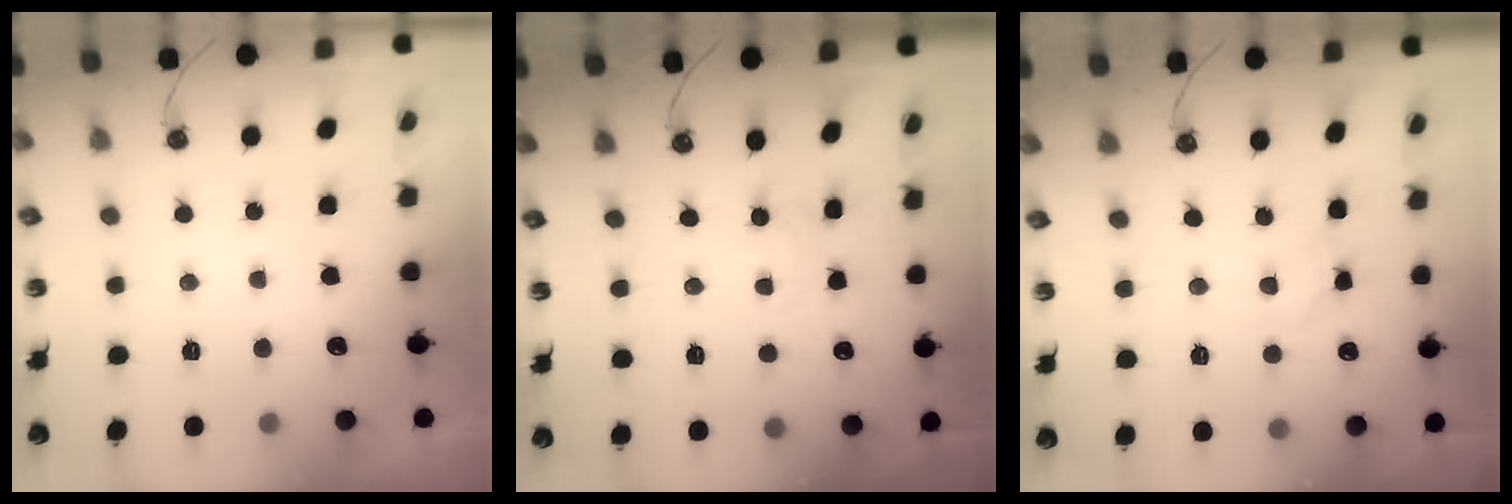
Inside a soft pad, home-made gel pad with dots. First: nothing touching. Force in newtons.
{"total": 2.3, "press": 2.3, "slide": 0.3}
{"total": 6.7, "press": 6.6, "slide": 0.5}